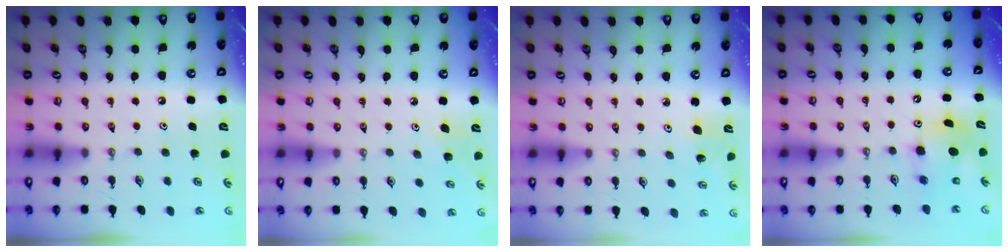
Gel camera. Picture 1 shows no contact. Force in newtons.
{"total": 6.8, "press": 6.6, "slide": 1.5}
{"total": 3.3, "press": 3.0, "slide": 1.4}
{"total": 8.0, "press": 7.9, "slide": 1.2}